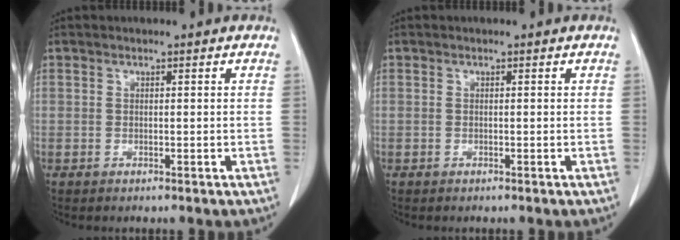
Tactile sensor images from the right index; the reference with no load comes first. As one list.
[{"total": 0.0}]